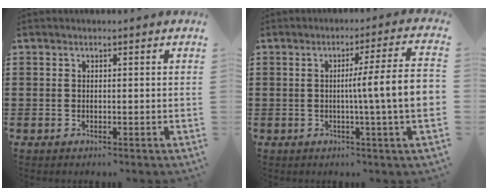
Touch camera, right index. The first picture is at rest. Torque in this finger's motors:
{"motor_torque": [1.72, -0.42, 0.74, 0.20]}